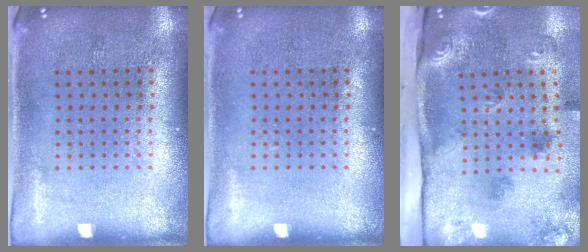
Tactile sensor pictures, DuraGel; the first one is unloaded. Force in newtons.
{"total": 0.0}
{"total": 3.4, "press": 2.1, "slide": 2.6}